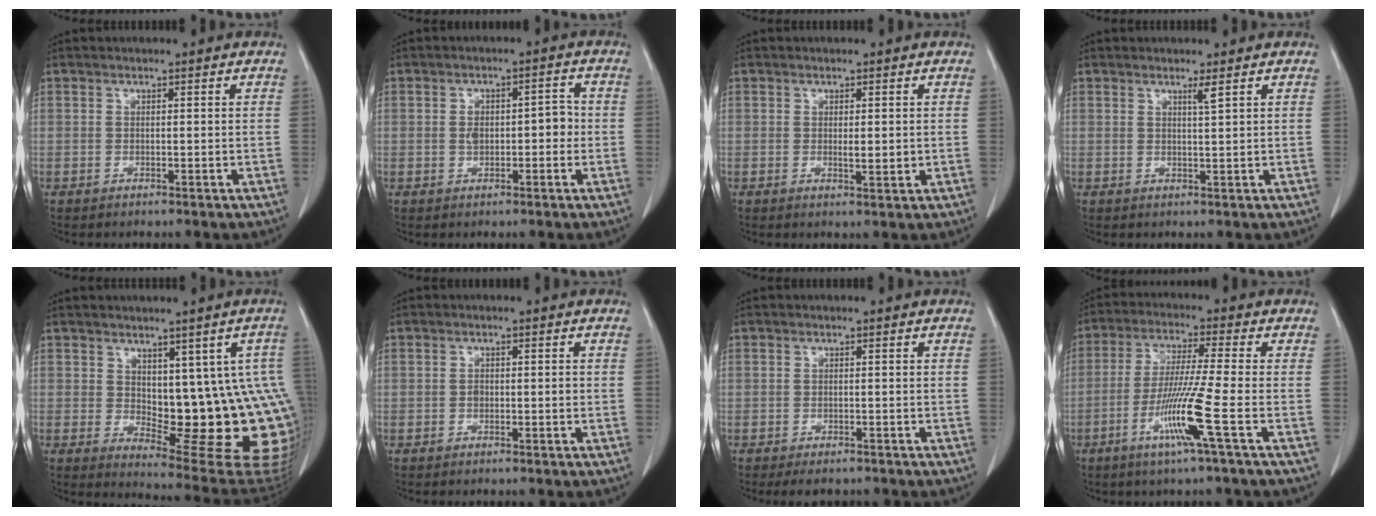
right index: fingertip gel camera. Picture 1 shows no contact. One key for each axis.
{"total": 4.5, "fx": -0.4, "fy": 2.4, "fz": 3.8, "tx": -0.059, "ty": 0.020, "tz": -0.003}
{"total": 2.0, "fx": 0.0, "fy": 0.6, "fz": 1.9, "tx": -0.029, "ty": -0.004, "tz": 0.003}
{"total": 1.3, "fx": 0.8, "fy": -0.4, "fz": 1.0, "tx": -0.023, "ty": -0.009, "tz": 0.017}
{"total": 16.5, "fx": 0.0, "fy": 6.4, "fz": 15.2, "tx": -0.128, "ty": 0.010, "tz": 0.021}
{"total": 1.3, "fx": -0.3, "fy": 0.7, "fz": 1.0, "tx": -0.017, "ty": 0.002, "tz": -0.004}
{"total": 3.4, "fx": -2.8, "fy": 1.5, "fz": 1.2, "tx": -0.008, "ty": -0.002, "tz": -0.035}
{"total": 9.9, "fx": -3.9, "fy": -1.8, "fz": 8.9, "tx": -0.174, "ty": -0.022, "tz": -0.081}